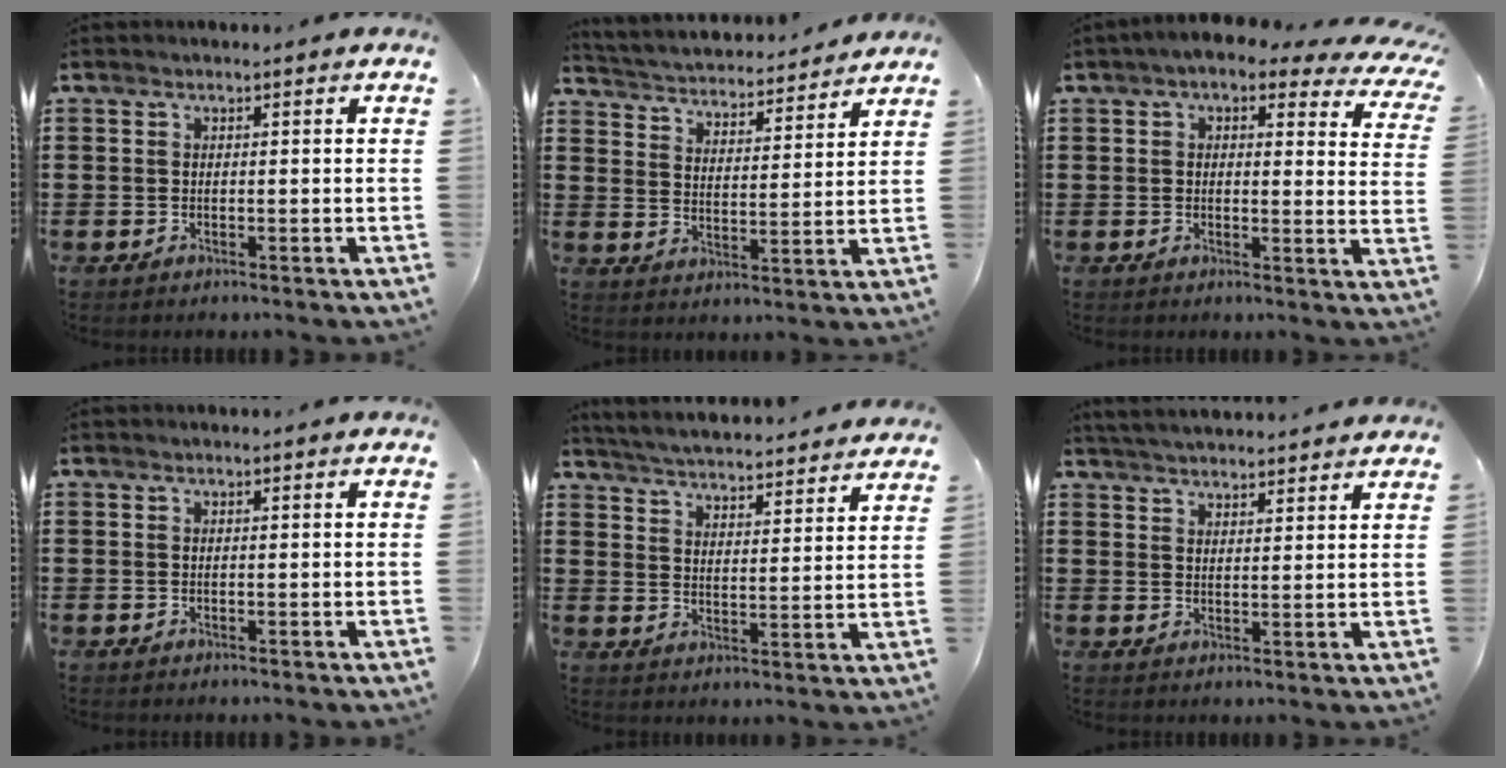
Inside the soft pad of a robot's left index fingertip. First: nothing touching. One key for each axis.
{"total": 3.3, "fx": 3.3, "fy": 0.0, "fz": -0.1, "tx": -0.022, "ty": -0.033, "tz": 0.048}
{"total": 4.2, "fx": 3.0, "fy": 1.3, "fz": 2.7, "tx": -0.064, "ty": -0.009, "tz": 0.049}
{"total": 0.0}
{"total": 4.3, "fx": 4.2, "fy": -0.6, "fz": 0.2, "tx": -0.029, "ty": -0.040, "tz": 0.068}
{"total": 3.5, "fx": 3.4, "fy": -0.3, "fz": 0.2, "tx": -0.016, "ty": -0.013, "tz": 0.062}